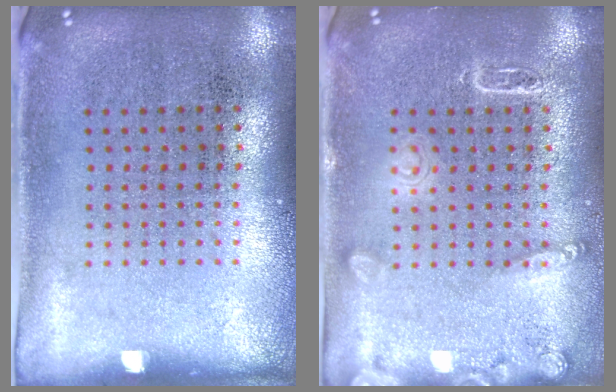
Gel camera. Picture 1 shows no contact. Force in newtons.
{"total": 2.3, "press": 2.2, "slide": 0.3}